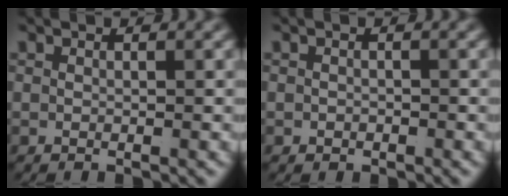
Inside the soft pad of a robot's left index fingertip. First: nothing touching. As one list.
[{"total": 0.8, "force": [-0.6, 0.5, 0.1], "torque": [-0.005, -0.013, -0.001]}]